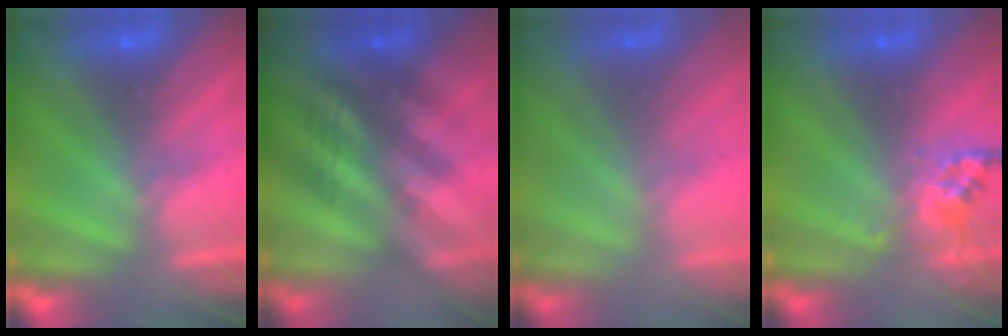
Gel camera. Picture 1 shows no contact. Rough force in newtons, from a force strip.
{"total": 2.4}
{"total": 2.5}
{"total": 2.6}